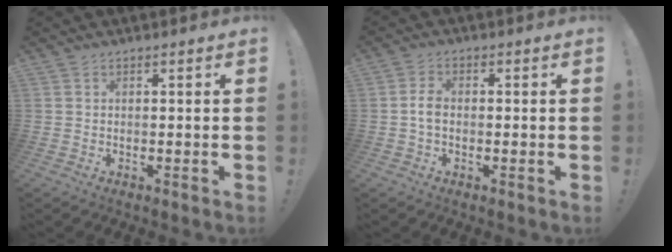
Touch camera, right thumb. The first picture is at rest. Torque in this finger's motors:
{"motor_torque": [0.05, -0.03, -0.01, 0.22, -0.01]}